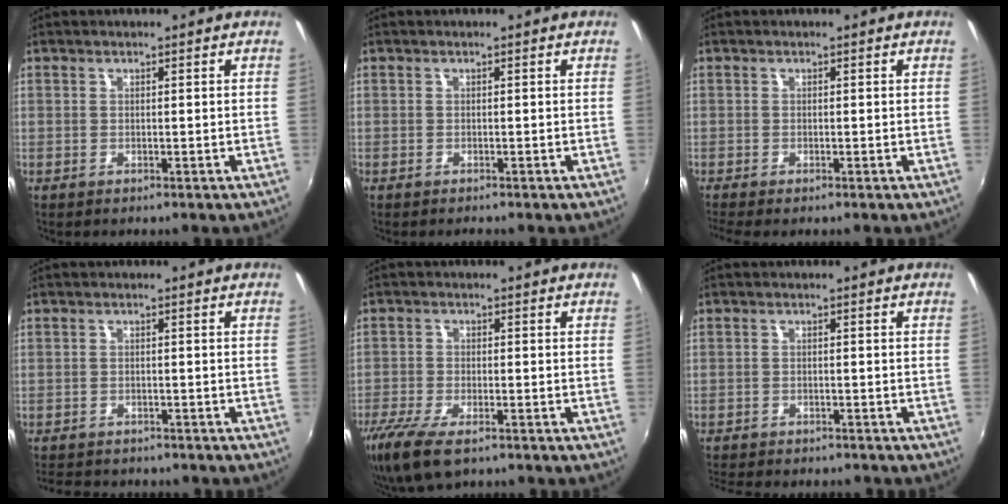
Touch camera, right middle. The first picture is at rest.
{"total": 0.6, "force": [-0.6, 0.1, 0.1], "torque": [-0.003, -0.004, -0.011]}
{"total": 2.0, "force": [-1.5, 0.1, 1.3], "torque": [-0.027, -0.011, -0.027]}
{"total": 7.2, "force": [-6.5, 2.2, 2.3], "torque": [-0.061, -0.014, -0.098]}
{"total": 11.3, "force": [-7.8, 4.0, 7.2], "torque": [-0.172, -0.043, -0.146]}
{"total": 8.2, "force": [-7.5, 1.8, 2.9], "torque": [-0.075, -0.019, -0.115]}